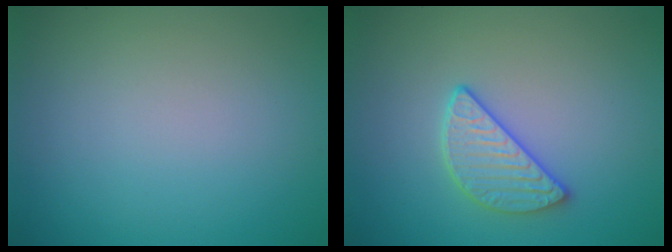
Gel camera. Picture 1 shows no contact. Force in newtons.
{"total": 2.9, "press": 2.6, "slide": 1.1}